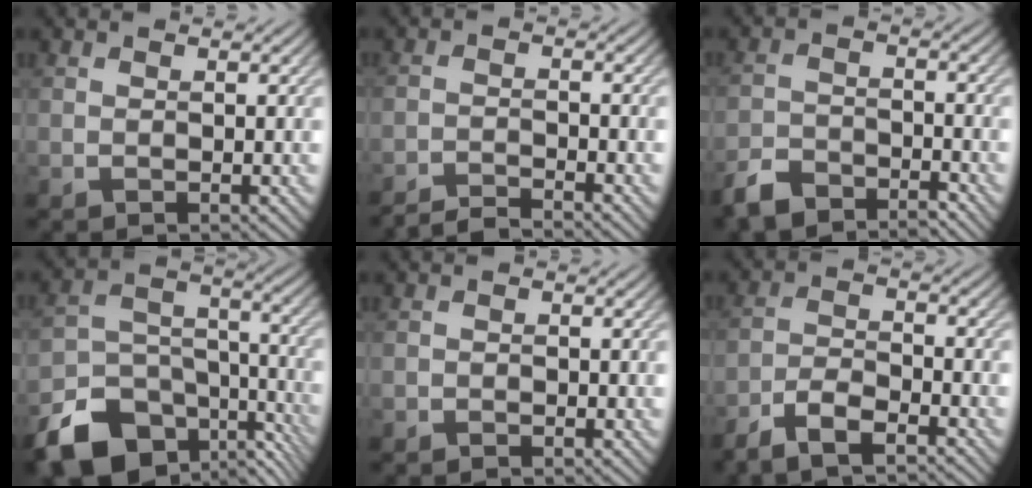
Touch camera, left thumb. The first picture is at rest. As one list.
[{"total": 3.8, "force": [-3.5, 0.4, 1.3], "torque": [-0.022, 0.006, -0.071]}, {"total": 5.6, "force": [-5.0, 1.7, 1.9], "torque": [-0.037, -0.008, -0.104]}, {"total": 15.7, "force": [-10.2, 9.2, 7.6], "torque": [-0.175, -0.051, -0.149]}, {"total": 0.5, "force": [-0.5, 0.1, 0.1], "torque": [0.000, -0.002, -0.009]}, {"total": 5.9, "force": [-4.8, 1.5, 3.1], "torque": [-0.064, -0.004, -0.096]}]